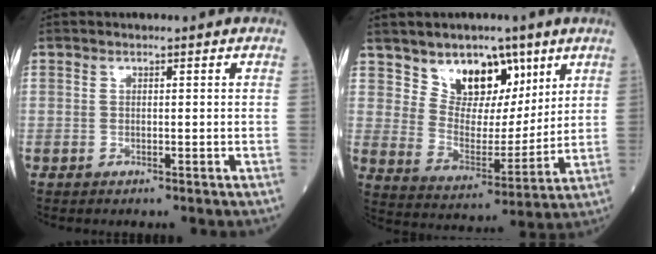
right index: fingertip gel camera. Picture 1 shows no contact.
{"total": 10.5, "force": [6.5, 6.1, 5.5], "torque": [-0.093, 0.005, 0.124]}